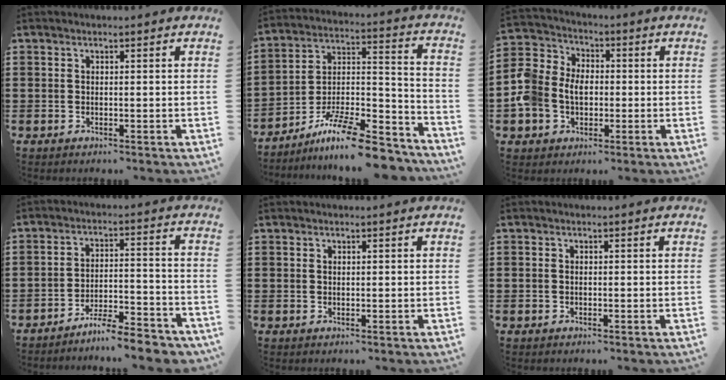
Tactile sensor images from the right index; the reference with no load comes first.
{"total": 12.4, "force": [-10.0, 2.2, 6.9], "torque": [-0.107, 0.030, -0.187]}
{"total": 7.9, "force": [-1.3, 6.9, 3.7], "torque": [-0.119, 0.011, -0.030]}
{"total": 6.3, "force": [-5.9, 0.2, 2.2], "torque": [-0.032, 0.006, -0.112]}
{"total": 0.5, "force": [0.2, 0.4, 0.3], "torque": [-0.007, 0.002, 0.005]}
{"total": 0.6, "force": [0.0, 0.5, 0.2], "torque": [-0.006, 0.002, -0.001]}